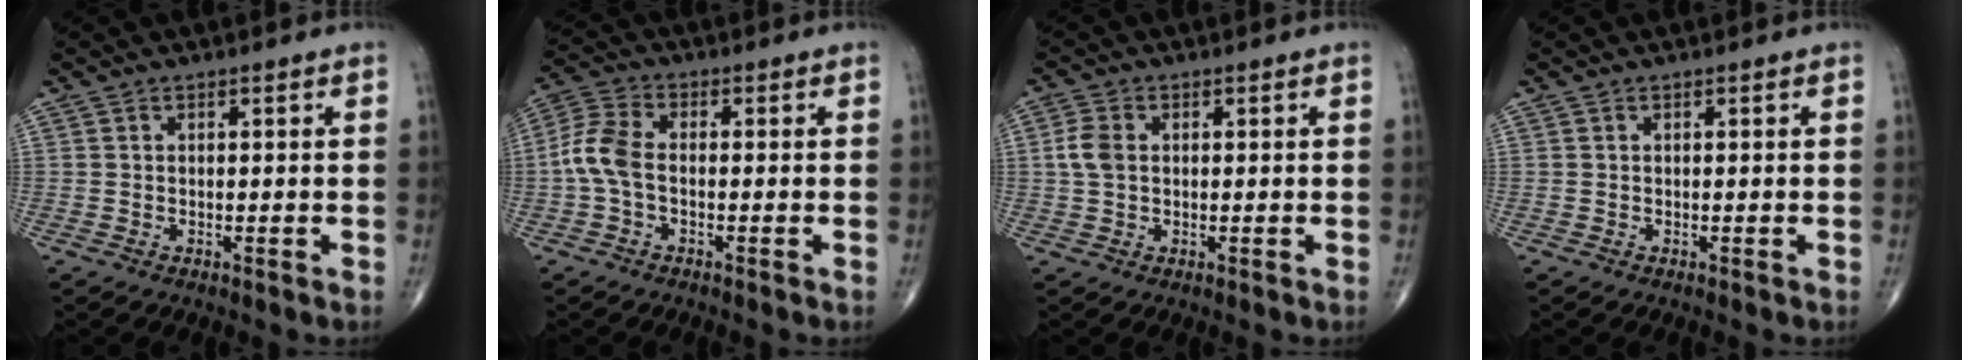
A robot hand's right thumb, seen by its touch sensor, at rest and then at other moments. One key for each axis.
{"total": 6.4, "fx": -1.0, "fy": 3.5, "fz": 5.3, "tx": -0.123, "ty": 0.018, "tz": -0.031}
{"total": 3.8, "fx": 0.4, "fy": 2.6, "fz": 2.8, "tx": -0.064, "ty": 0.006, "tz": 0.004}
{"total": 0.0}